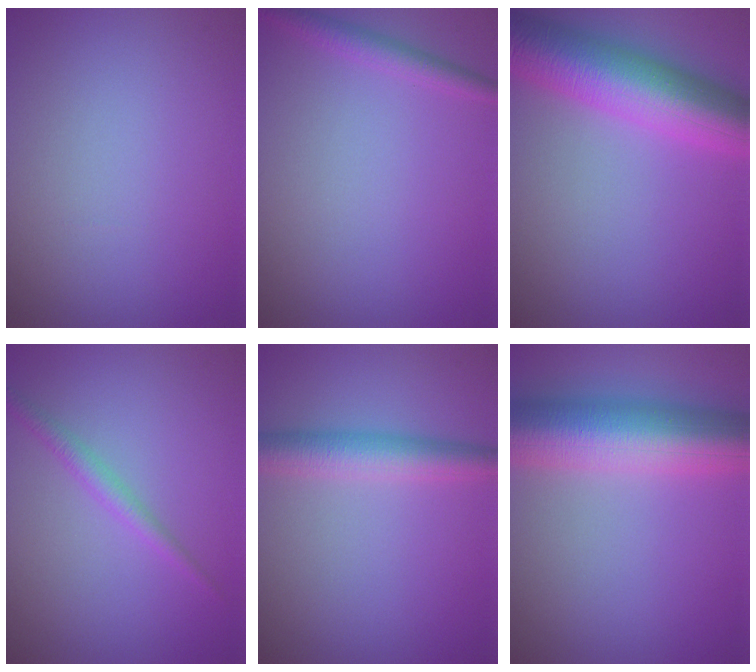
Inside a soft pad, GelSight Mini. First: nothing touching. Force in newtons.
{"total": 1.8, "press": 1.8, "slide": 0.1}
{"total": 9.9, "press": 9.9, "slide": 0.0}
{"total": 1.6, "press": 1.6, "slide": 0.1}
{"total": 3.9, "press": 3.9, "slide": 0.1}
{"total": 10.5, "press": 10.5, "slide": 0.2}